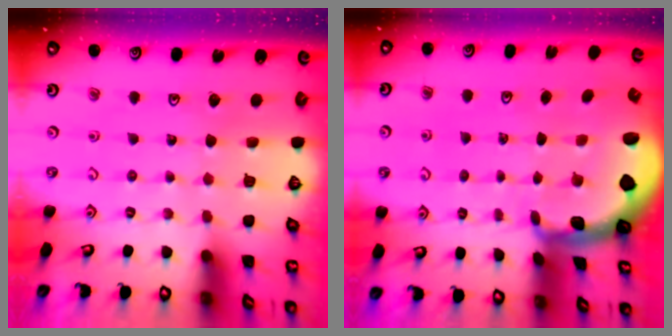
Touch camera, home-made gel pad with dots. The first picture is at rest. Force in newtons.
{"total": 1.7, "press": 1.7, "slide": 0.4}